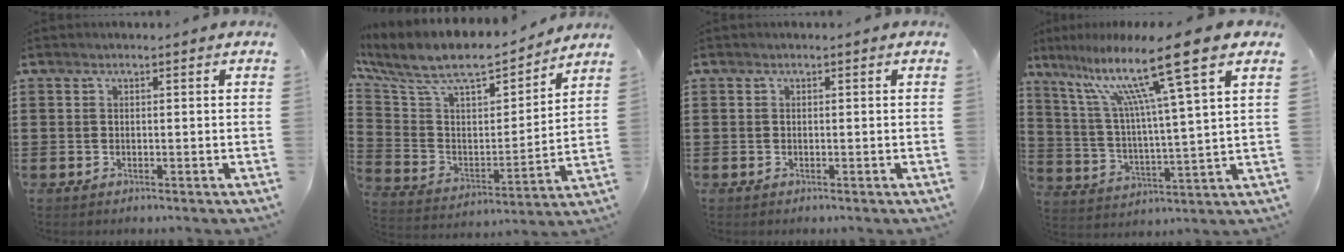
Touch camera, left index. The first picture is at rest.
{"total": 9.4, "force": [7.6, 2.9, 4.8], "torque": [-0.128, -0.052, 0.127]}
{"total": 0.0}
{"total": 14.6, "force": [9.4, 0.3, 11.1], "torque": [-0.223, -0.040, 0.145]}